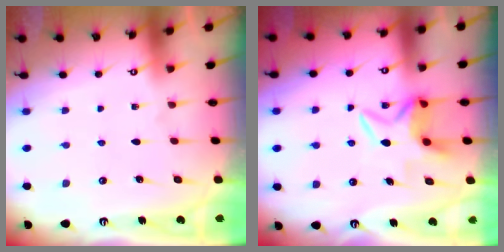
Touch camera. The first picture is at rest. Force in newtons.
{"total": 6.0, "press": 6.0, "slide": 0.4}